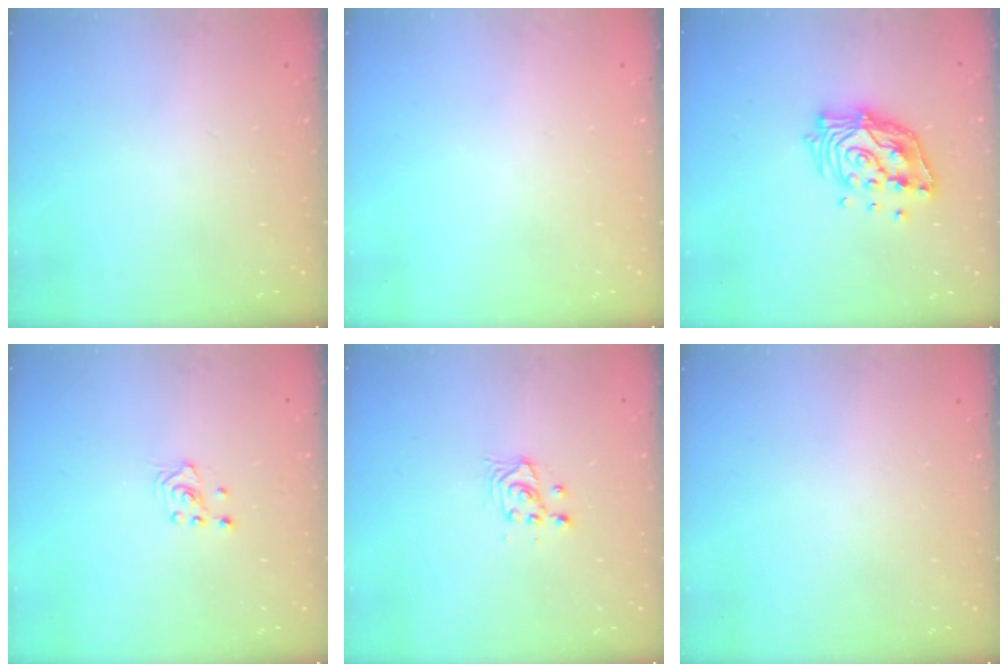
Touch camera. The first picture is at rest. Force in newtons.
{"total": 0.0}
{"total": 13.9, "press": 13.8, "slide": 1.4}
{"total": 2.1, "press": 2.1, "slide": 0.2}
{"total": 4.0, "press": 4.0, "slide": 0.5}
{"total": 0.0}